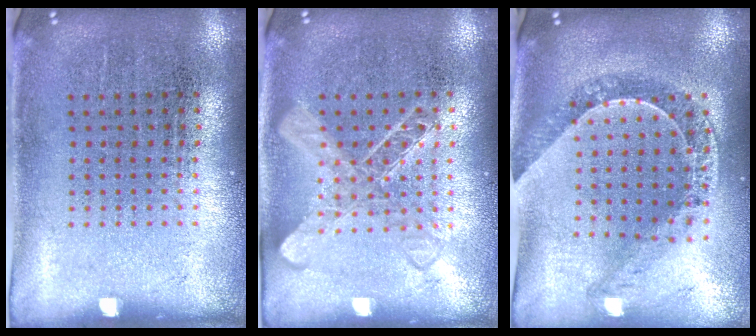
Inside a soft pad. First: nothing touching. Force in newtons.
{"total": 1.3, "press": 1.3, "slide": 0.3}
{"total": 1.2, "press": 1.2, "slide": 0.3}